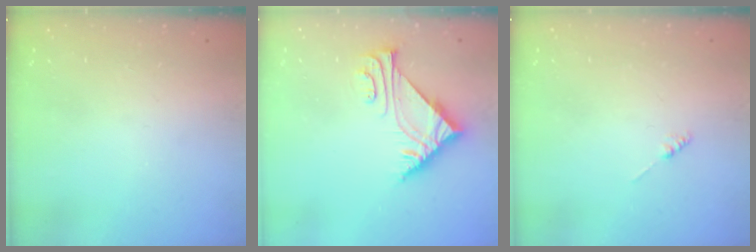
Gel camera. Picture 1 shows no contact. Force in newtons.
{"total": 6.4, "press": 6.4, "slide": 0.1}
{"total": 0.0}